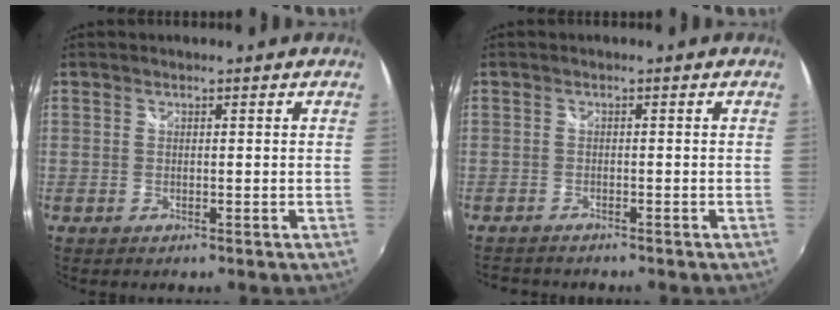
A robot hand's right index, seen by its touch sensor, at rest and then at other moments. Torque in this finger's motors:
{"motor_torque": [-0.96, -0.34, -0.61, -0.12]}